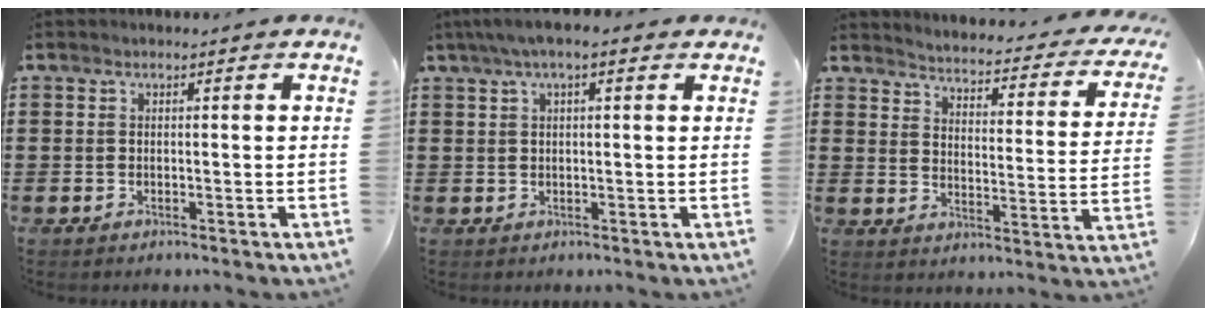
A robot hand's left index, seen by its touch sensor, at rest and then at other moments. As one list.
[{"total": 3.4, "force": [1.6, 0.6, 2.9], "torque": [-0.058, 0.004, 0.027]}, {"total": 2.8, "force": [2.8, -0.3, 0.5], "torque": [-0.031, -0.034, 0.038]}]